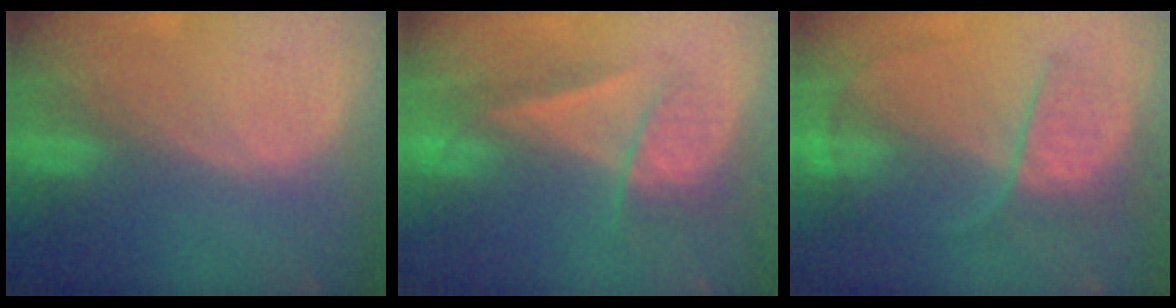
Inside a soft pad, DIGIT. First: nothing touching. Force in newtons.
{"total": 7.1, "press": 6.0, "slide": 3.7}
{"total": 6.9, "press": 6.6, "slide": 1.7}